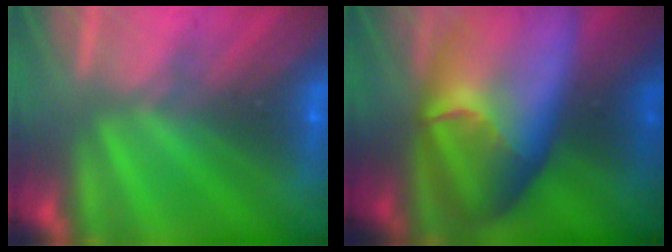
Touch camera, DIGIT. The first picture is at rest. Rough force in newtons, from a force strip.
{"total": 9.3}